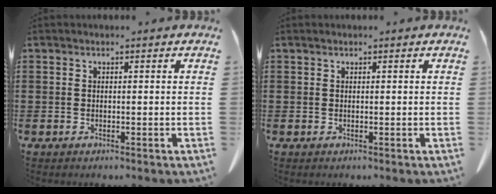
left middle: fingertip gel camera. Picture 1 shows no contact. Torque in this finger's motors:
{"motor_torque": [-0.36, 0.44, -0.04, -0.01]}